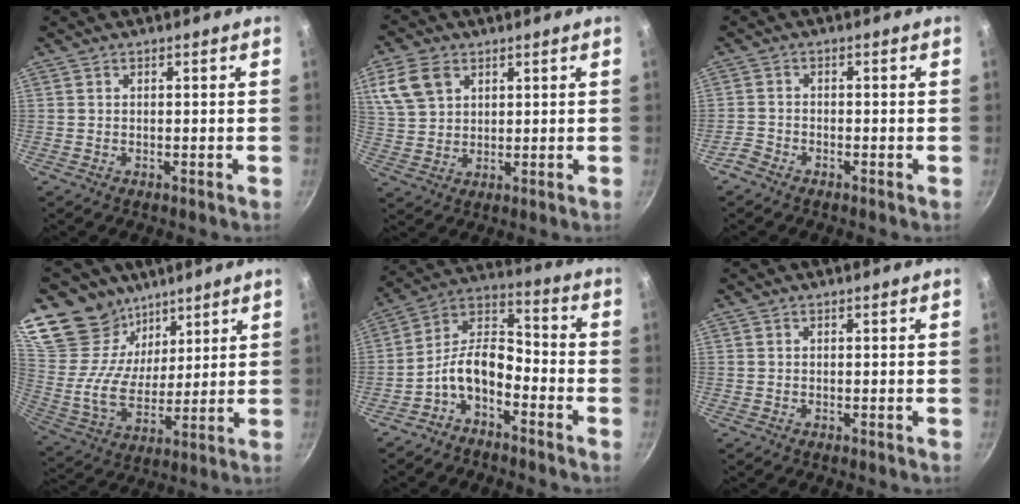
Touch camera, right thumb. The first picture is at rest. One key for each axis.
{"total": 7.9, "fx": 3.9, "fy": 5.4, "fz": 4.3, "tx": -0.075, "ty": -0.007, "tz": 0.082}
{"total": 2.4, "fx": -2.0, "fy": 1.1, "fz": 0.7, "tx": -0.025, "ty": 0.019, "tz": -0.042}
{"total": 21.3, "fx": 15.5, "fy": 13.0, "fz": 6.8, "tx": -0.129, "ty": -0.073, "tz": 0.292}
{"total": 9.1, "fx": -5.0, "fy": 4.5, "fz": 6.0, "tx": -0.112, "ty": 0.068, "tz": -0.106}
{"total": 0.0}